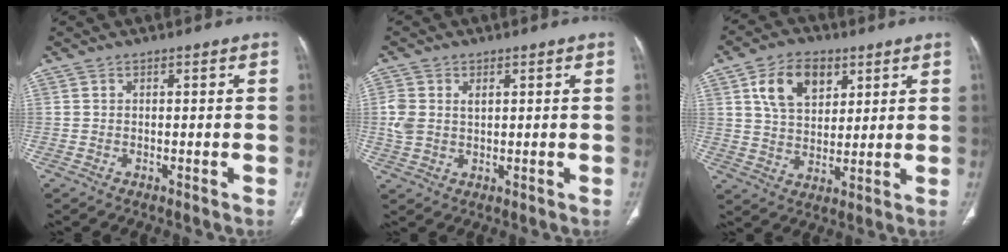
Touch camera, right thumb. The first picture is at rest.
{"total": 5.0, "force": [1.0, 3.4, 3.6], "torque": [-0.085, 0.006, 0.025]}
{"total": 11.1, "force": [4.9, 7.1, 7.0], "torque": [-0.095, -0.014, 0.089]}